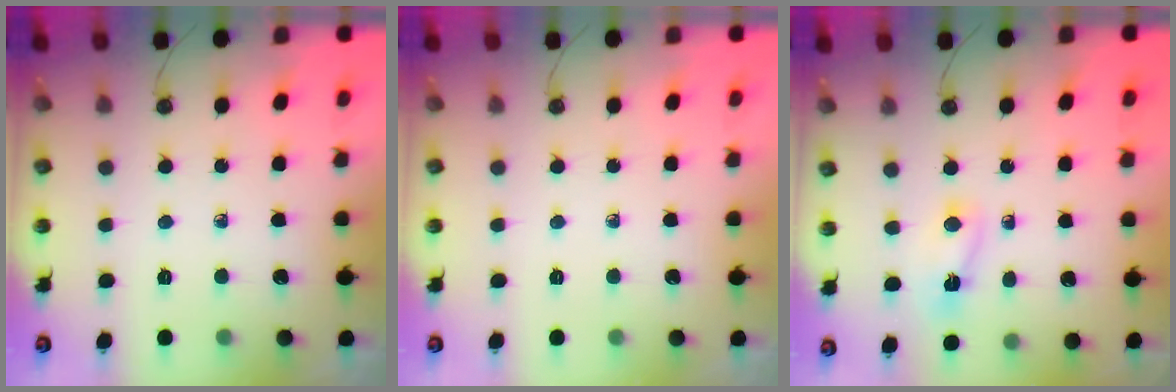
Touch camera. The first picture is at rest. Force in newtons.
{"total": 0.0}
{"total": 2.6, "press": 2.6, "slide": 0.6}